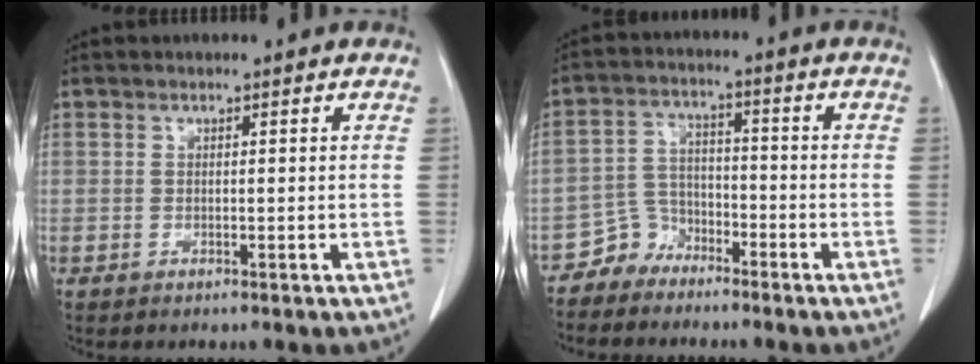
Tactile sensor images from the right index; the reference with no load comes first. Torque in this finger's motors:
{"motor_torque": [-0.25, -0.47, -0.30, -0.12]}